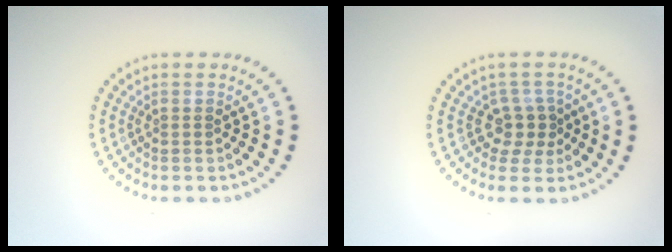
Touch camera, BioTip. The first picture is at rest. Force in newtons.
{"total": 2.5, "press": 1.8, "slide": 1.8}